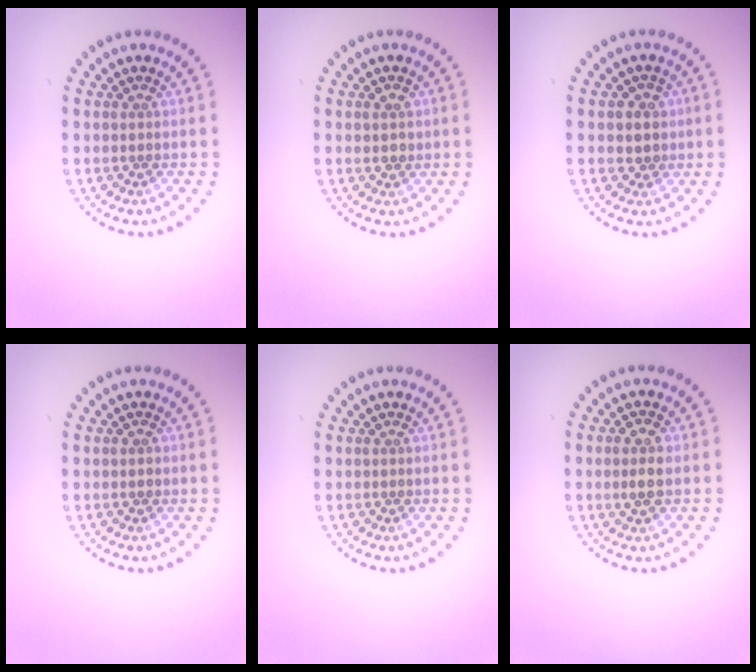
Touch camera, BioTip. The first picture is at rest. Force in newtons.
{"total": 1.4, "press": 1.3, "slide": 0.4}
{"total": 1.7, "press": 1.6, "slide": 0.8}
{"total": 0.8, "press": 0.8, "slide": 0.1}
{"total": 0.0}
{"total": 2.1, "press": 2.1, "slide": 0.2}